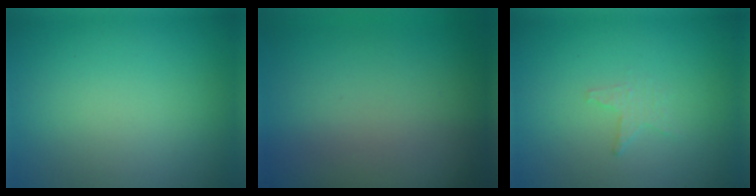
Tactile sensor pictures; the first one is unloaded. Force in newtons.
{"total": 0.0}
{"total": 1.2, "press": 1.2, "slide": 0.4}